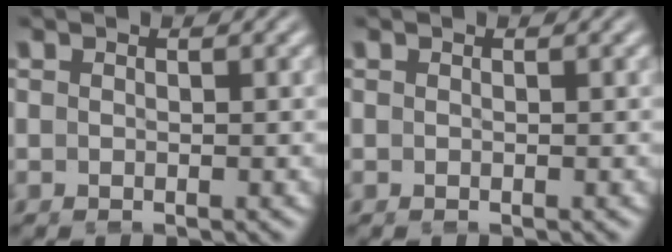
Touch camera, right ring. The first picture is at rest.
{"total": 0.0}